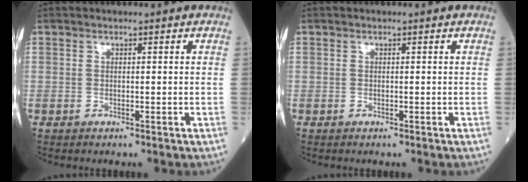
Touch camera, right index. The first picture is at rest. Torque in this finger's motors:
{"motor_torque": [0.00, 0.00, -0.01, -0.01]}